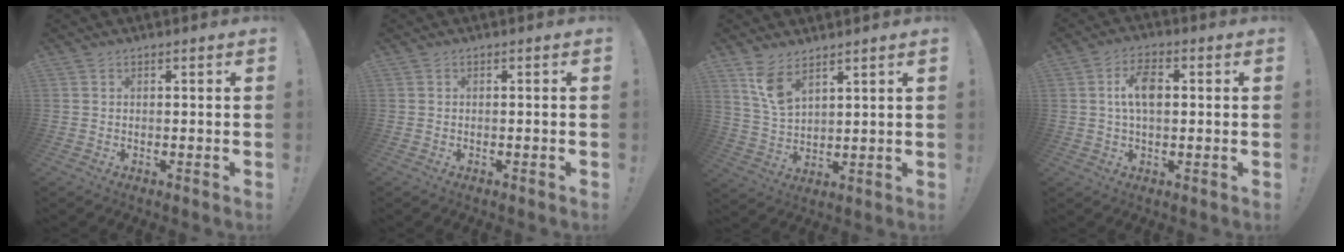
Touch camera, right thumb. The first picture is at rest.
{"total": 0.7, "force": [-0.4, -0.5, 0.3], "torque": [-0.005, -0.003, -0.007]}
{"total": 8.0, "force": [5.6, 3.2, 4.7], "torque": [-0.084, -0.029, 0.105]}
{"total": 7.7, "force": [1.1, 4.0, 6.5], "torque": [-0.106, 0.004, 0.015]}